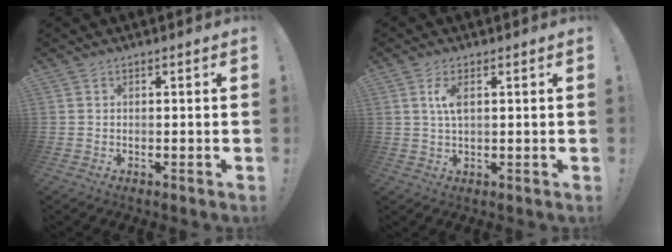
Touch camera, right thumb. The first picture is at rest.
{"total": 4.3, "force": [1.2, 1.7, 3.8], "torque": [-0.077, 0.000, 0.015]}